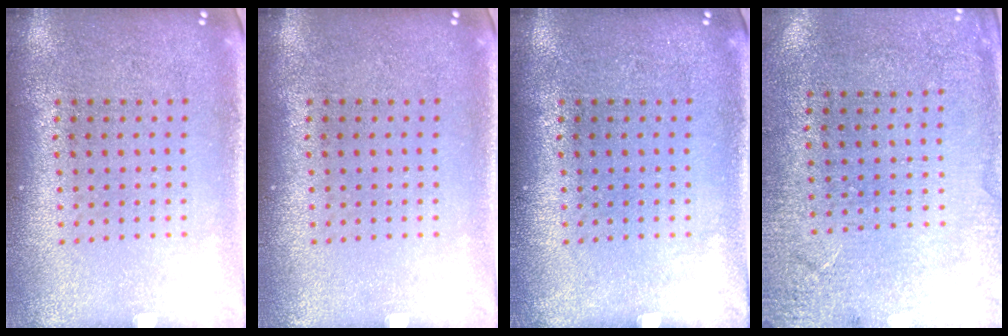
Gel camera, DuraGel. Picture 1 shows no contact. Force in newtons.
{"total": 0.0}
{"total": 0.0}
{"total": 2.6, "press": 2.4, "slide": 0.9}